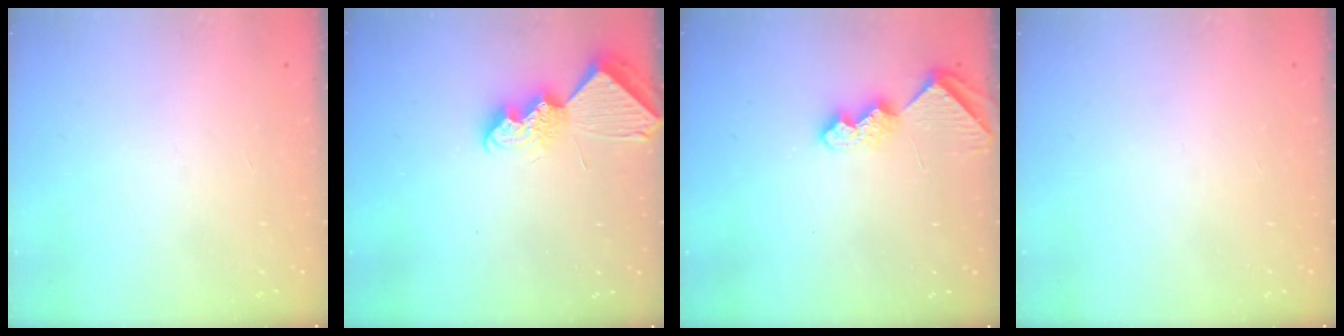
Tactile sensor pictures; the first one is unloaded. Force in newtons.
{"total": 8.3, "press": 8.2, "slide": 0.9}
{"total": 6.9, "press": 6.9, "slide": 0.6}
{"total": 0.0}